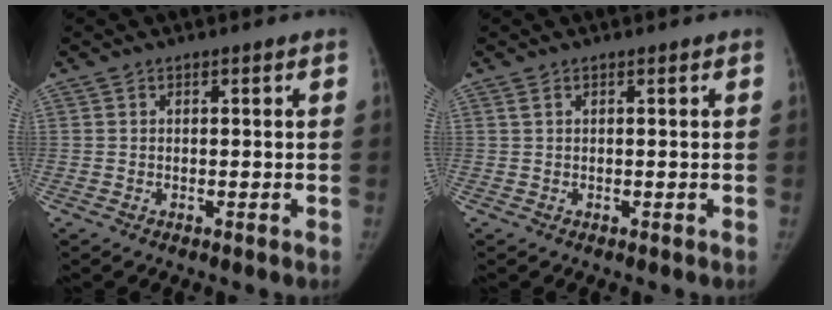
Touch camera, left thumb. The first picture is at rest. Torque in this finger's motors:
{"motor_torque": [0.33, -0.08, 0.51, 0.08, 0.04]}